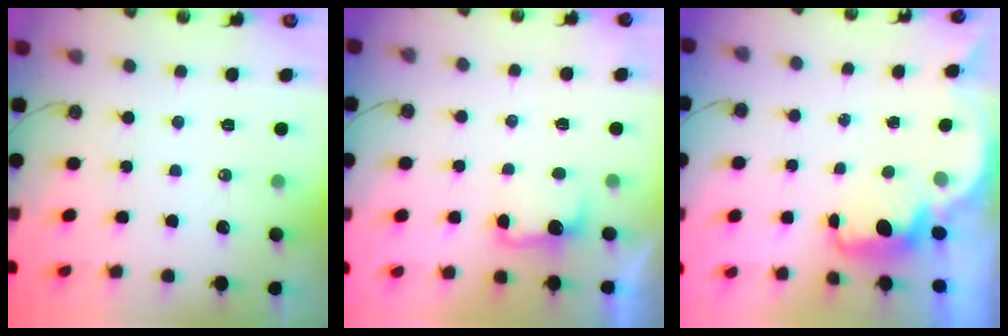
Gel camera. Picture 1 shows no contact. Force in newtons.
{"total": 4.5, "press": 4.4, "slide": 1.0}
{"total": 2.2, "press": 2.1, "slide": 0.6}